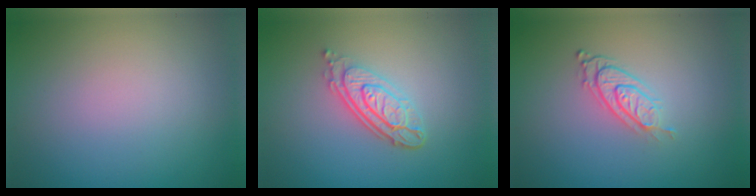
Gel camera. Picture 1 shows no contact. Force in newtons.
{"total": 4.1, "press": 2.9, "slide": 2.8}
{"total": 2.9, "press": 1.9, "slide": 2.2}